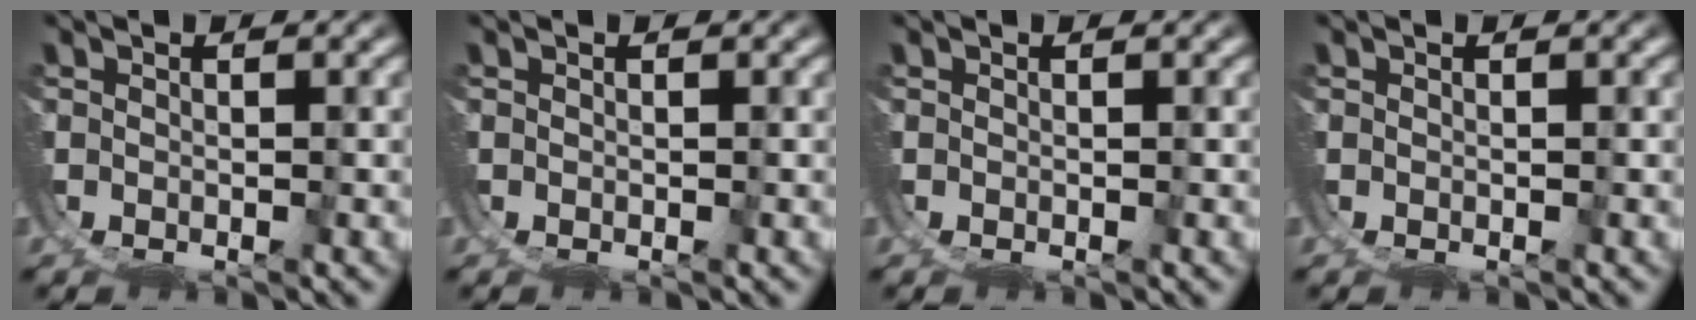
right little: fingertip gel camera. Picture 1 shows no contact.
{"total": 0.0}
{"total": 0.0}
{"total": 0.0}